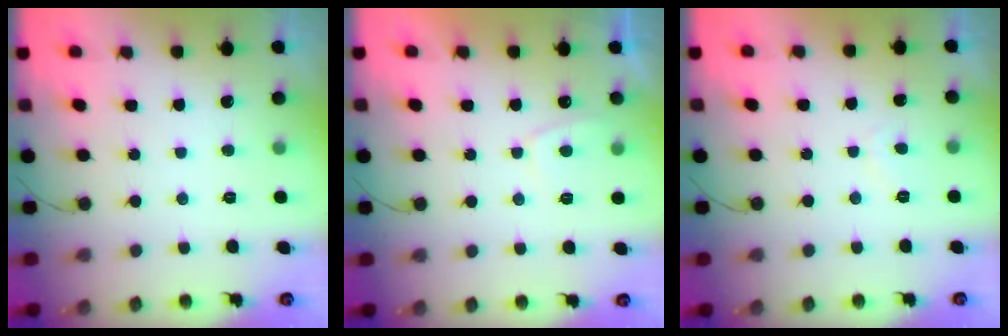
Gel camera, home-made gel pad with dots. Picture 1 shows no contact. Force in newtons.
{"total": 1.9, "press": 1.8, "slide": 0.7}
{"total": 1.4, "press": 1.3, "slide": 0.5}